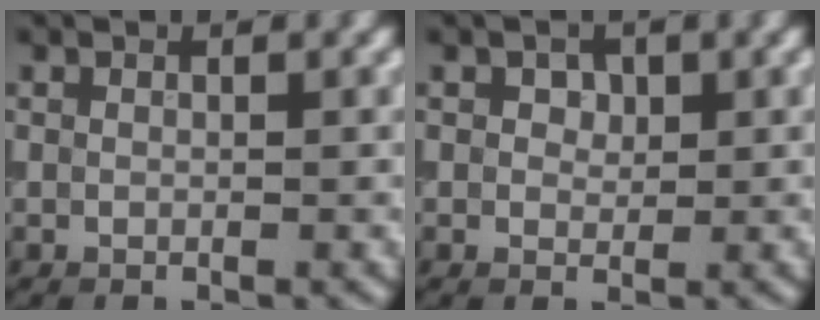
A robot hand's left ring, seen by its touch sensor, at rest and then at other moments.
{"total": 1.3, "force": [0.6, 1.0, 0.6], "torque": [-0.007, -0.001, 0.006]}